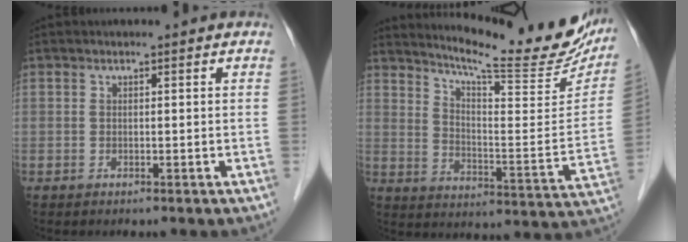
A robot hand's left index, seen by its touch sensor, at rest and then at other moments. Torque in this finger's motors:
{"motor_torque": [0.22, -0.35, 0.23, 0.04]}